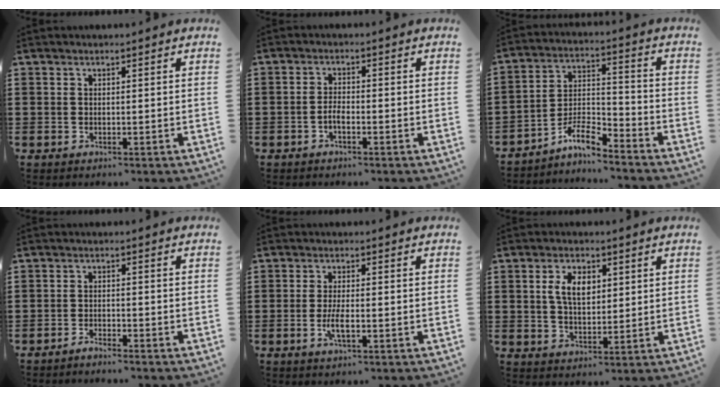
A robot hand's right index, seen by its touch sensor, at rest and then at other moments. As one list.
[{"total": 2.0, "force": [-1.2, 0.6, 1.5], "torque": [-0.035, -0.002, -0.025]}, {"total": 7.1, "force": [-6.1, 1.6, 3.1], "torque": [-0.071, 0.004, -0.121]}, {"total": 1.7, "force": [-1.7, -0.1, 0.1], "torque": [-0.006, 0.004, -0.035]}, {"total": 3.5, "force": [-1.2, 0.8, 3.2], "torque": [-0.067, -0.006, -0.025]}, {"total": 5.3, "force": [1.4, 3.0, 4.1], "torque": [-0.082, 0.008, 0.022]}]